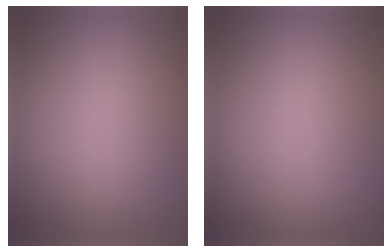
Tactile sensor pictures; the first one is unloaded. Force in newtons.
{"total": 0.0}